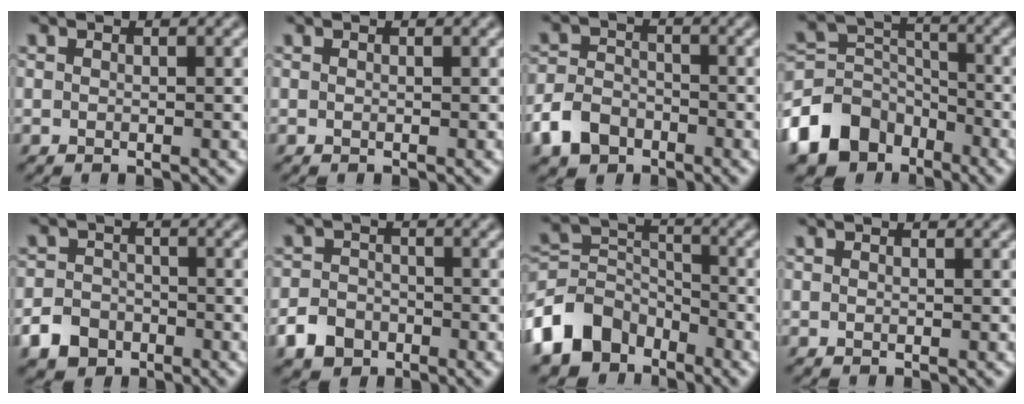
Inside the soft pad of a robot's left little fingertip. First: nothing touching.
{"total": 0.0}
{"total": 4.2, "force": [-2.6, 2.8, 1.7], "torque": [-0.042, 0.002, -0.054]}
{"total": 8.8, "force": [-5.2, 6.3, 3.3], "torque": [-0.064, 0.012, -0.114]}
{"total": 4.0, "force": [-2.5, 2.9, 1.2], "torque": [-0.020, -0.002, -0.051]}
{"total": 3.4, "force": [-2.0, 2.5, 1.1], "torque": [-0.026, 0.001, -0.042]}
{"total": 7.6, "force": [-4.8, 5.1, 3.0], "torque": [-0.058, 0.001, -0.109]}
{"total": 0.0}